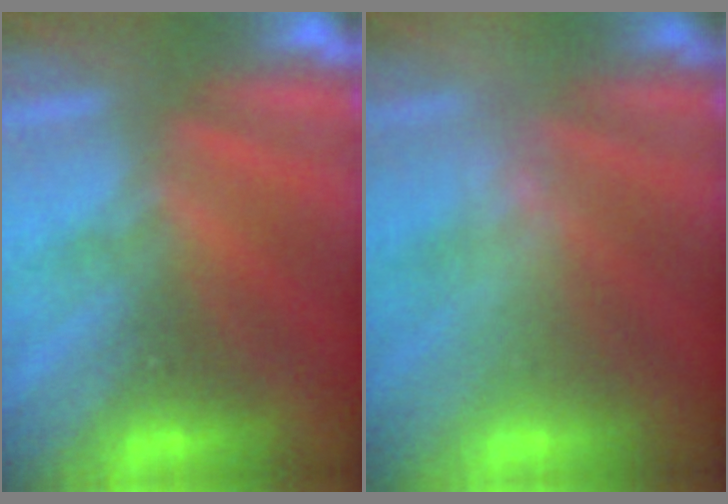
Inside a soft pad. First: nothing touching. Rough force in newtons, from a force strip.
{"total": 2.4}